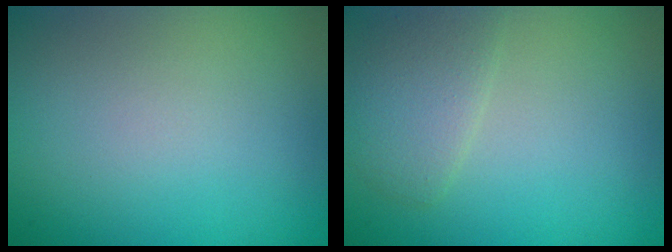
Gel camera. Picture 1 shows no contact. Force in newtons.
{"total": 2.6, "press": 2.6, "slide": 0.2}